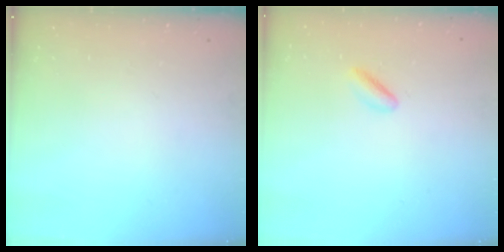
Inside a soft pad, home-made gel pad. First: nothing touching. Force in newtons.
{"total": 2.8, "press": 2.7, "slide": 0.8}